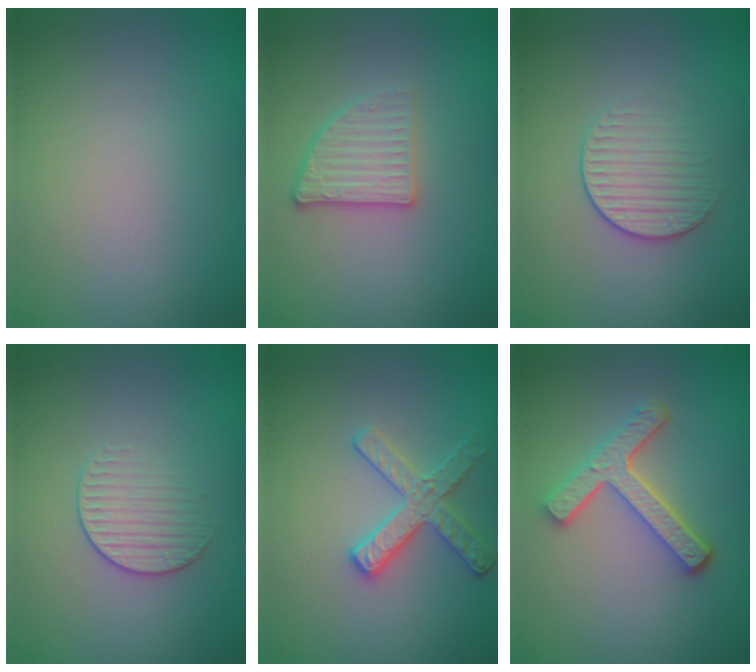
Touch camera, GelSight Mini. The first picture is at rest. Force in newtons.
{"total": 2.6, "press": 2.3, "slide": 1.2}
{"total": 2.0, "press": 1.4, "slide": 1.4}
{"total": 1.7, "press": 1.1, "slide": 1.3}
{"total": 2.9, "press": 2.8, "slide": 0.6}
{"total": 4.7, "press": 3.4, "slide": 3.2}